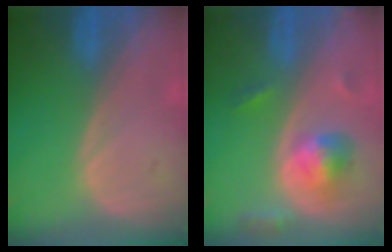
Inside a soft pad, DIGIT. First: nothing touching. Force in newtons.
{"total": 5.7, "press": 5.3, "slide": 1.9}